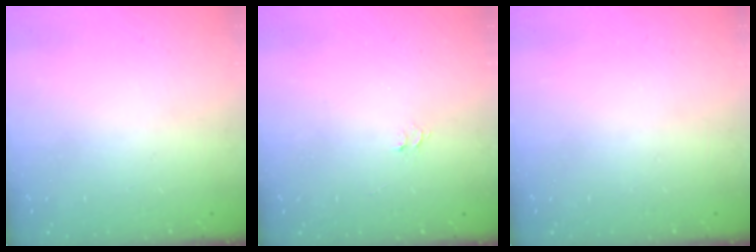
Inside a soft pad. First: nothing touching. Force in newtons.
{"total": 3.5, "press": 3.4, "slide": 0.4}
{"total": 0.0}